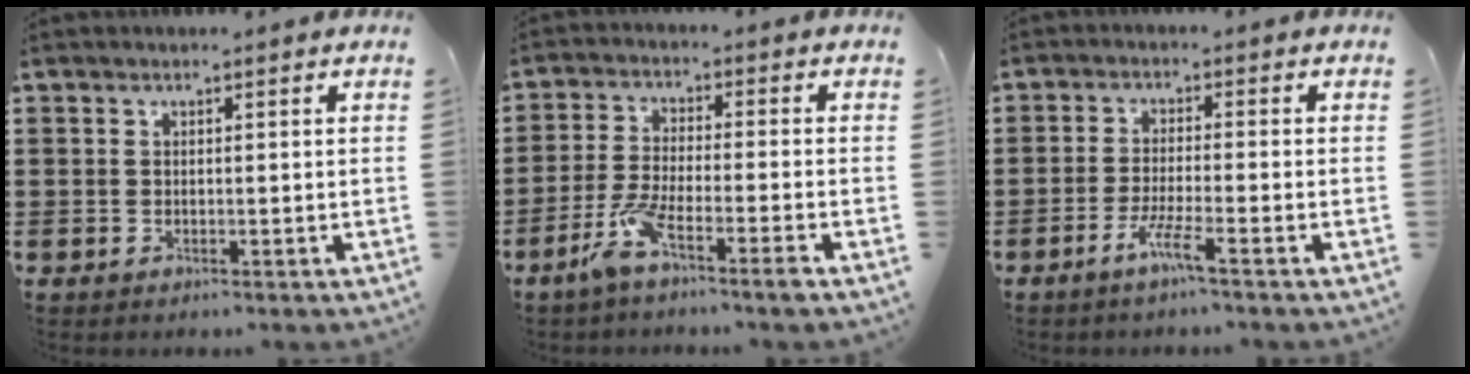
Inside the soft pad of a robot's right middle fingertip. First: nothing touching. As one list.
[{"total": 6.5, "force": [-4.2, 0.7, 4.9], "torque": [-0.104, -0.008, -0.079]}, {"total": 4.4, "force": [-2.8, -0.2, 3.3], "torque": [-0.069, -0.011, -0.052]}]